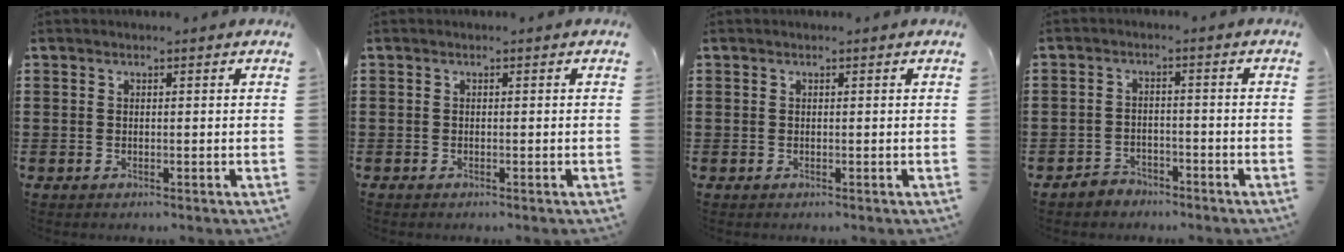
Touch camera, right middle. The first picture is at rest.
{"total": 0.0}
{"total": 0.0}
{"total": 2.8, "force": [-2.7, 0.9, -0.2], "torque": [-0.005, 0.000, -0.057]}